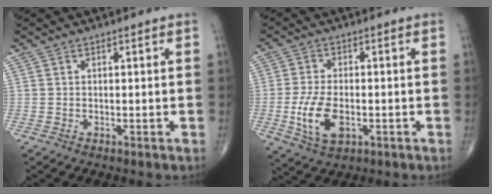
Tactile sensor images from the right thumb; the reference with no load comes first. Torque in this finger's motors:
{"motor_torque": [-0.25, 0.53, 0.86, 0.08, 0.09]}